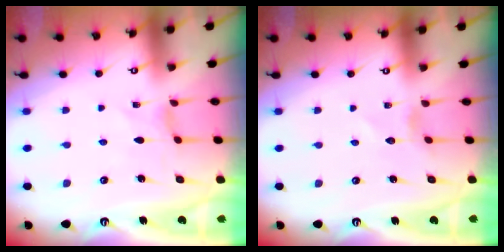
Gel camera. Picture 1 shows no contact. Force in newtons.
{"total": 1.7, "press": 1.7, "slide": 0.2}